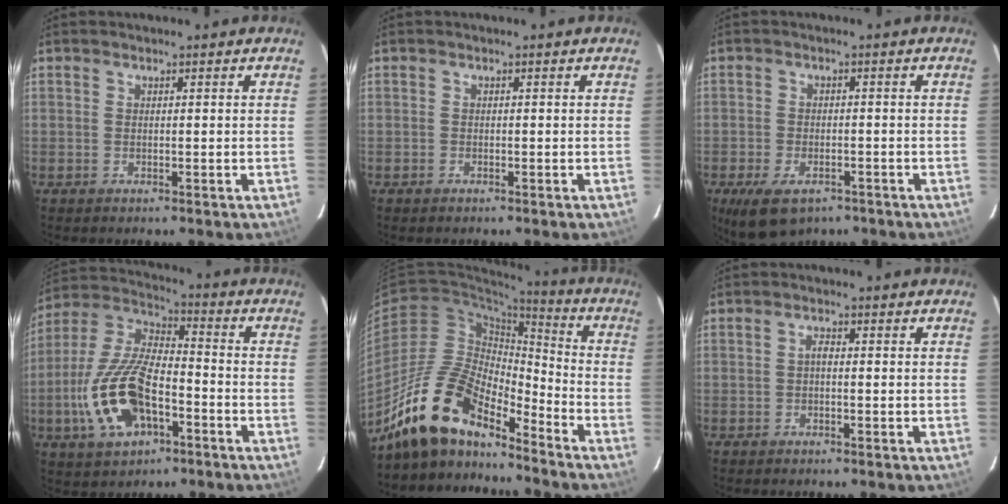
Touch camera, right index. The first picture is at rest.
{"total": 0.6, "force": [-0.5, 0.3, 0.0], "torque": [0.000, 0.003, -0.010]}
{"total": 8.6, "force": [-5.5, 4.4, 5.0], "torque": [-0.107, -0.020, -0.088]}
{"total": 17.4, "force": [-6.3, 8.4, 13.9], "torque": [-0.307, -0.001, -0.114]}
{"total": 16.0, "force": [-13.4, 5.0, 7.2], "torque": [-0.136, 0.010, -0.256]}
{"total": 1.1, "force": [-0.3, 0.5, 0.9], "torque": [-0.017, 0.006, -0.007]}